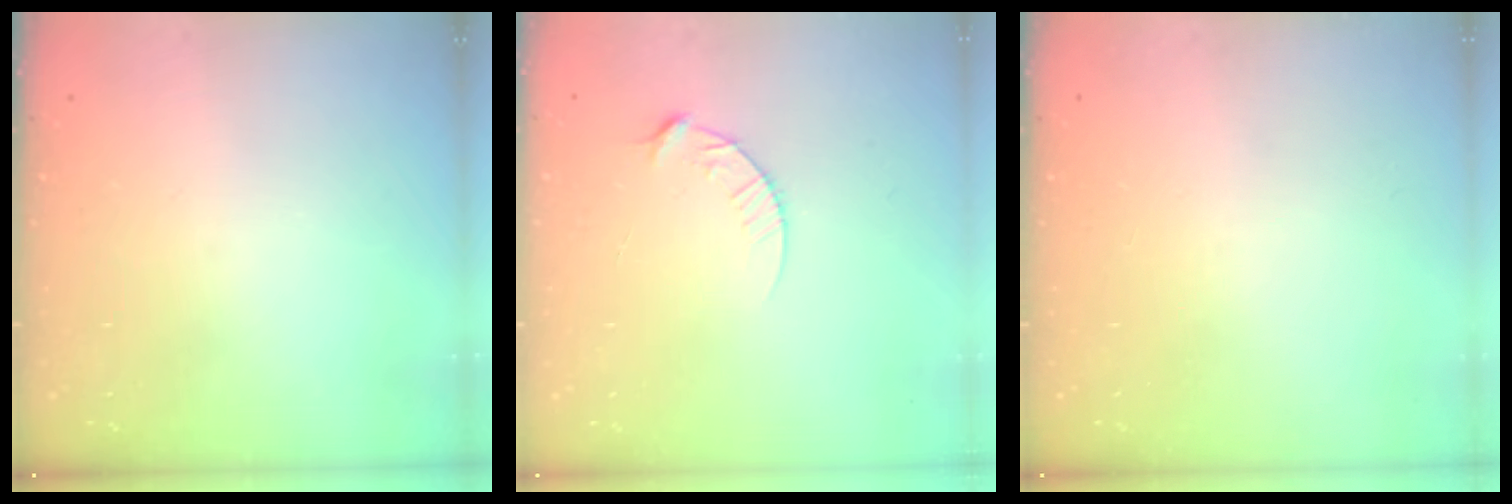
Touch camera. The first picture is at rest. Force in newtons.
{"total": 6.6, "press": 6.6, "slide": 0.7}
{"total": 0.0}